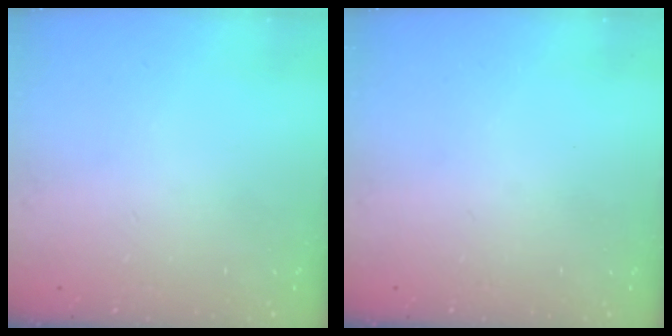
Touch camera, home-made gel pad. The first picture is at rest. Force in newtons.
{"total": 0.0}